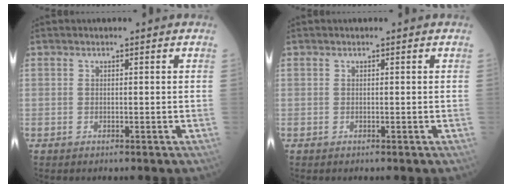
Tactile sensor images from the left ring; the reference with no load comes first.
{"total": 0.0}